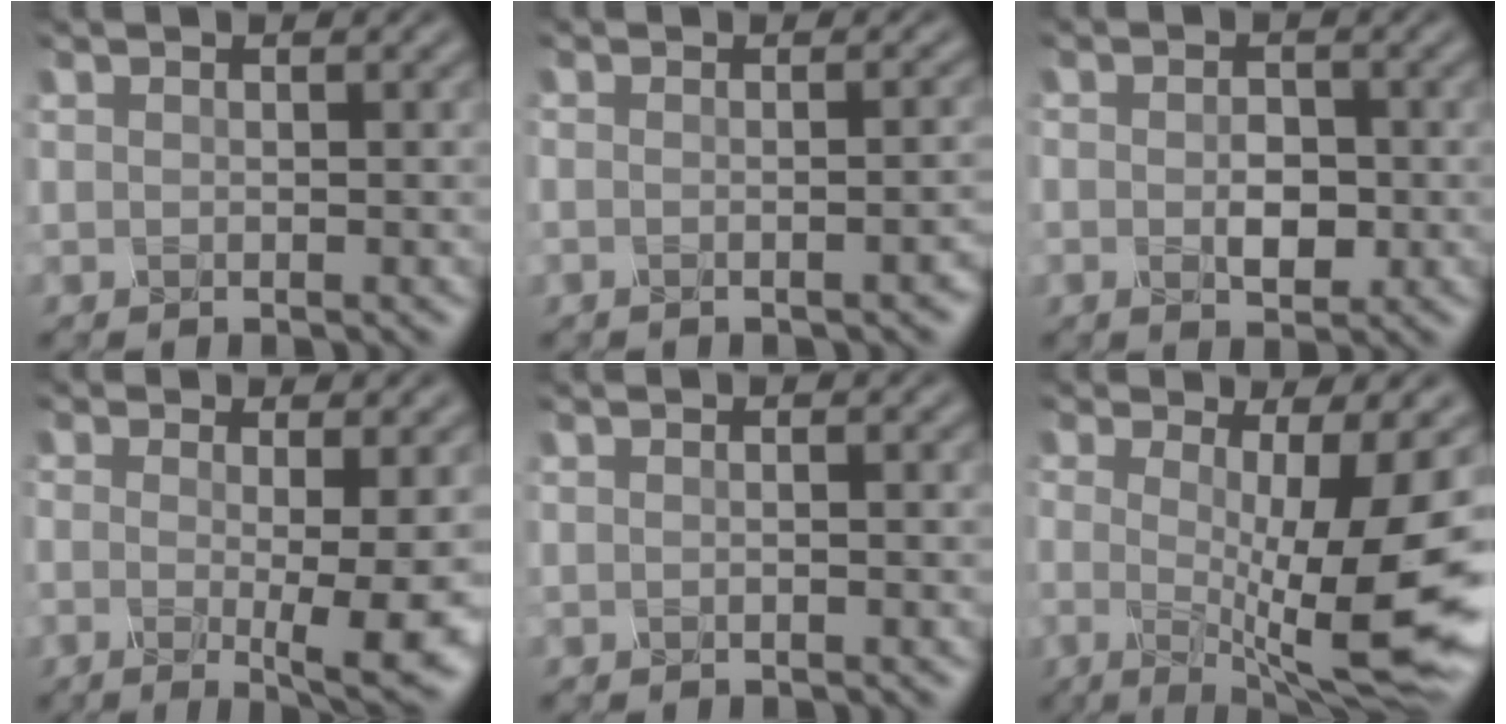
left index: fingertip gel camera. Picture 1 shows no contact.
{"total": 1.7, "force": [-0.7, 0.3, 1.5], "torque": [-0.014, 0.006, -0.016]}
{"total": 2.8, "force": [-1.0, 1.6, 2.1], "torque": [-0.039, -0.004, -0.016]}
{"total": 6.0, "force": [-0.9, 0.8, 5.8], "torque": [-0.073, -0.016, -0.017]}
{"total": 0.9, "force": [0.2, 0.3, 0.8], "torque": [-0.004, -0.001, -0.010]}
{"total": 11.8, "force": [-1.4, 2.2, 11.5], "torque": [-0.159, -0.011, -0.022]}